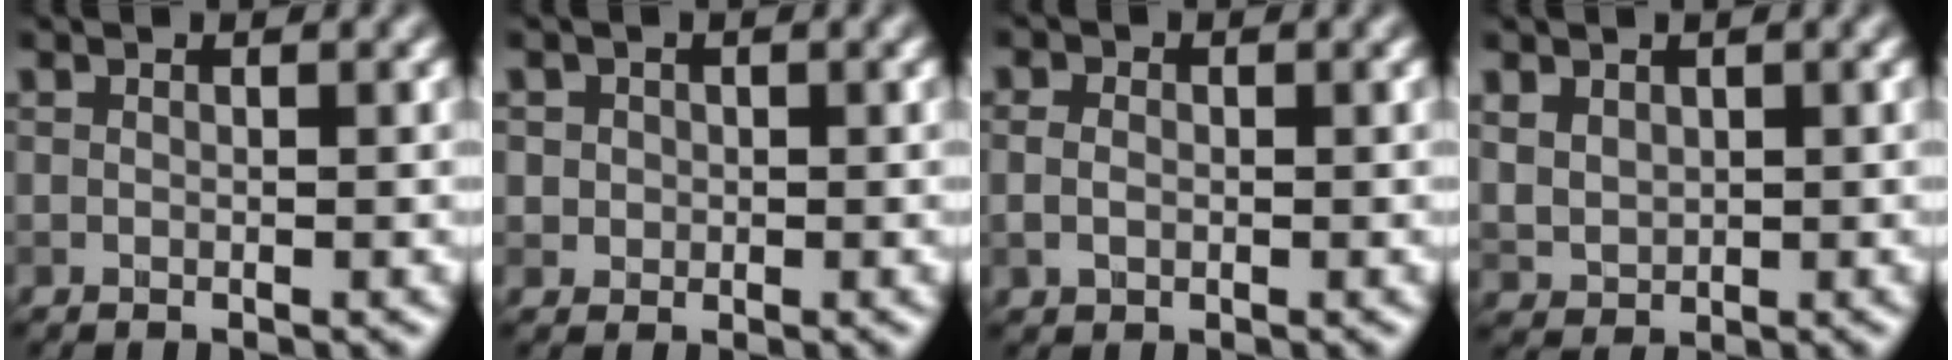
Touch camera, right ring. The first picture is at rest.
{"total": 1.7, "force": [0.5, 1.6, 0.5], "torque": [-0.003, 0.003, 0.015]}
{"total": 1.8, "force": [0.0, 1.5, 1.1], "torque": [-0.024, -0.001, 0.001]}
{"total": 2.2, "force": [0.9, 1.7, 0.9], "torque": [-0.025, -0.004, 0.024]}